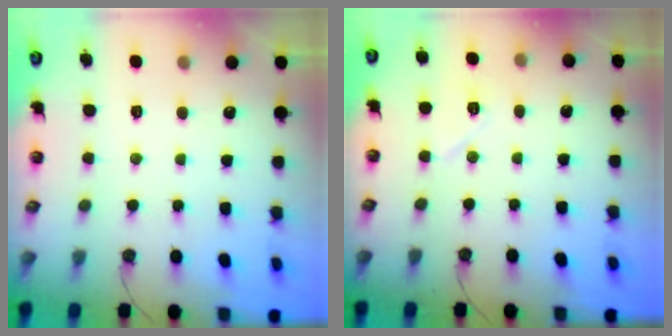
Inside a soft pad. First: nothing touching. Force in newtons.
{"total": 7.8, "press": 6.3, "slide": 4.6}